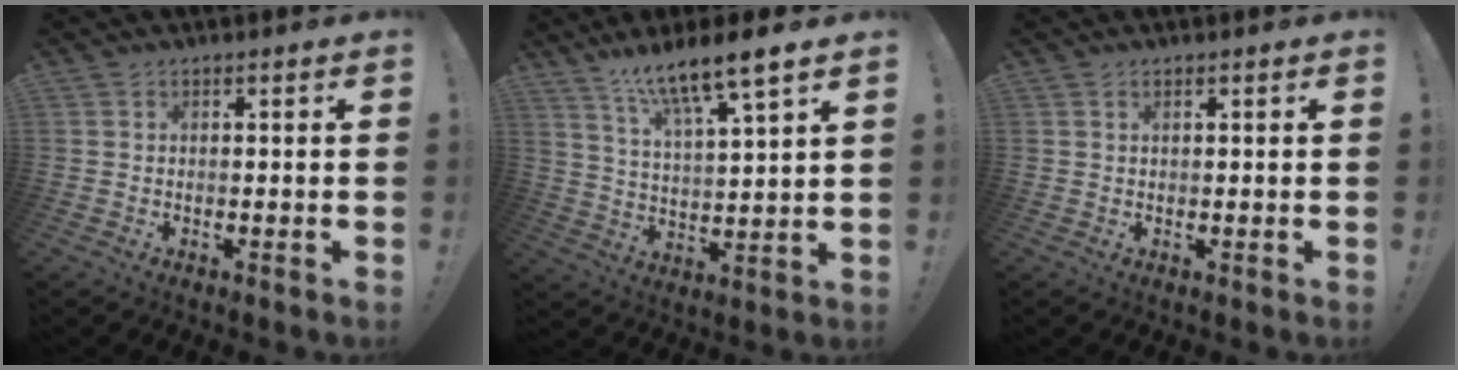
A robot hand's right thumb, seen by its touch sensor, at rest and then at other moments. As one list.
[{"total": 11.3, "force": [9.2, 0.4, 6.5], "torque": [-0.118, -0.061, 0.153]}, {"total": 0.8, "force": [0.5, 0.2, 0.6], "torque": [-0.006, -0.003, 0.008]}]